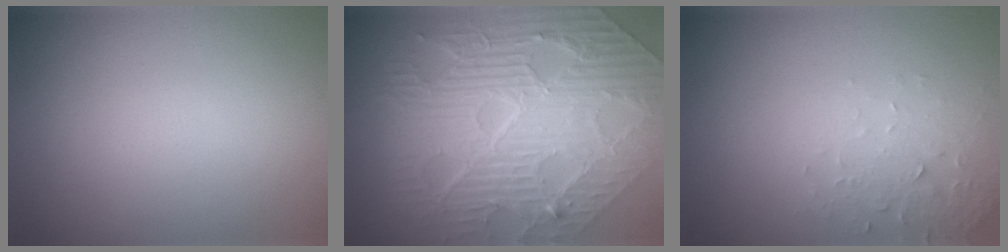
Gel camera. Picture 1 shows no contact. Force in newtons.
{"total": 11.6, "press": 7.6, "slide": 8.8}
{"total": 2.2, "press": 2.2, "slide": 0.4}